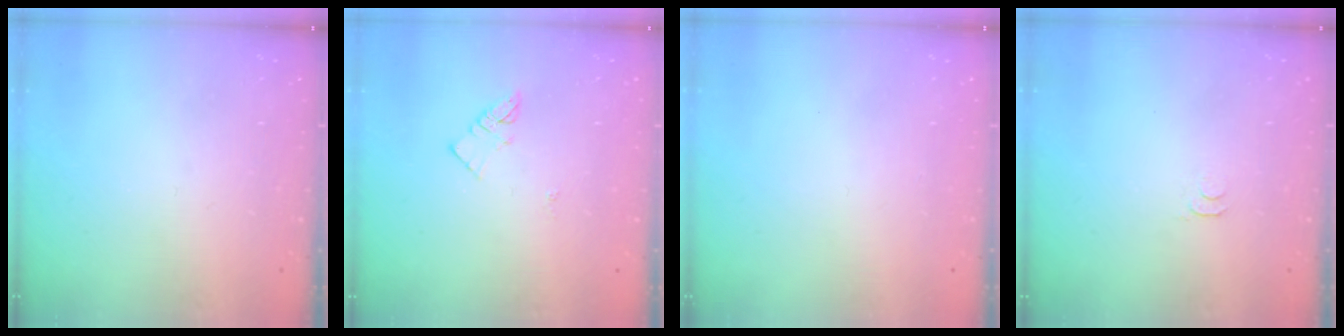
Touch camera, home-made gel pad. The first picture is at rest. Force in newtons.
{"total": 3.1, "press": 3.1, "slide": 0.3}
{"total": 1.5, "press": 1.5, "slide": 0.1}
{"total": 2.8, "press": 2.7, "slide": 0.5}